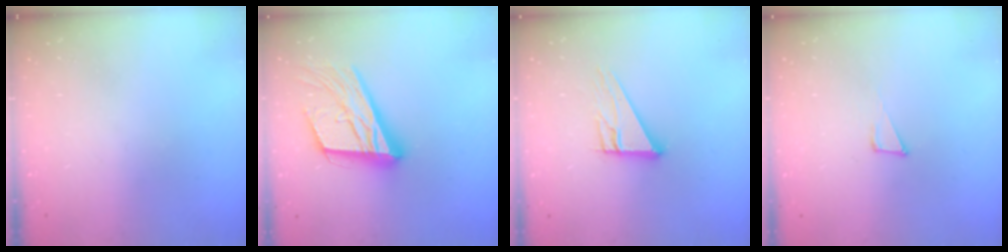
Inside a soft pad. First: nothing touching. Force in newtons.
{"total": 22.7, "press": 22.3, "slide": 4.0}
{"total": 10.7, "press": 10.7, "slide": 0.7}
{"total": 6.3, "press": 6.1, "slide": 1.2}